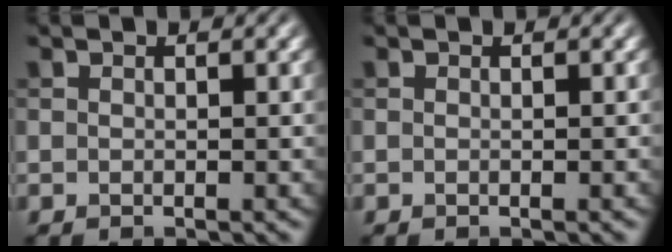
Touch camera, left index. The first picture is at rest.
{"total": 0.6, "force": [-0.1, 0.2, 0.6], "torque": [-0.003, 0.000, -0.002]}